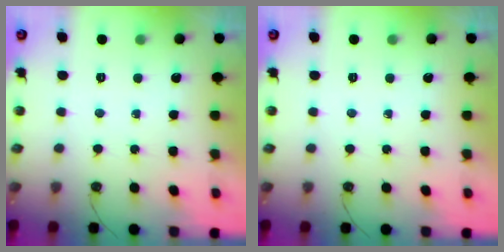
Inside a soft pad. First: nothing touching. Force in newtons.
{"total": 0.0}